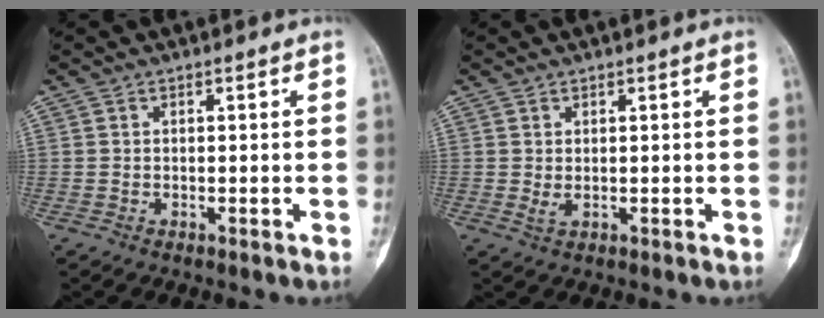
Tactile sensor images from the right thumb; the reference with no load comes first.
{"total": 1.4, "force": [0.0, 0.5, 1.3], "torque": [-0.028, 0.001, 0.007]}